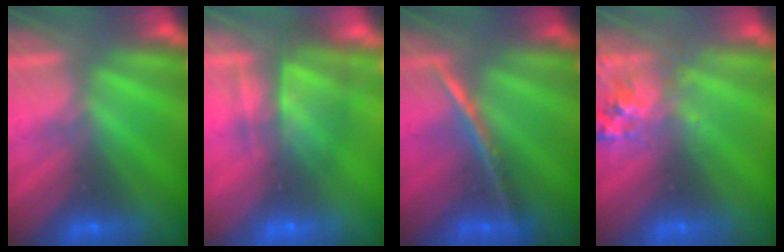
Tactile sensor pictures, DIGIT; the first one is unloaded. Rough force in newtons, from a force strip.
{"total": 6.7}
{"total": 1.9}
{"total": 2.9}